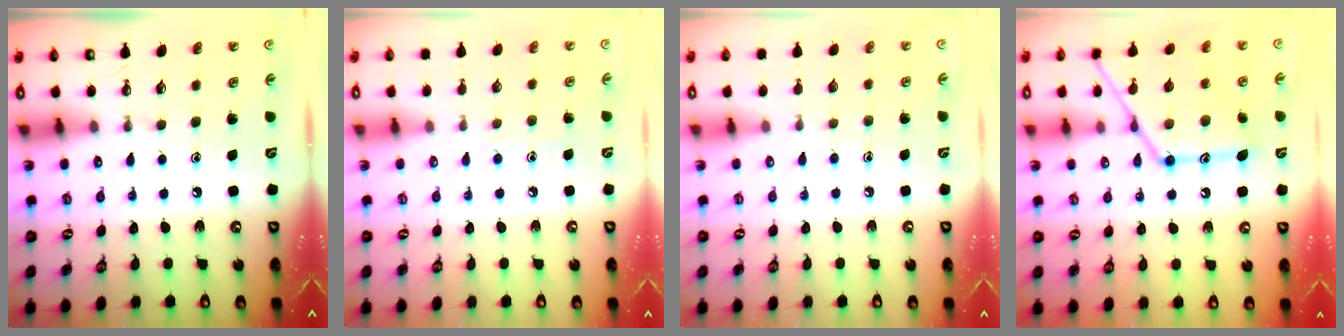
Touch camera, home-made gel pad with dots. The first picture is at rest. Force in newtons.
{"total": 5.6, "press": 5.6, "slide": 0.6}
{"total": 5.5, "press": 5.4, "slide": 0.7}
{"total": 17.9, "press": 17.8, "slide": 1.4}